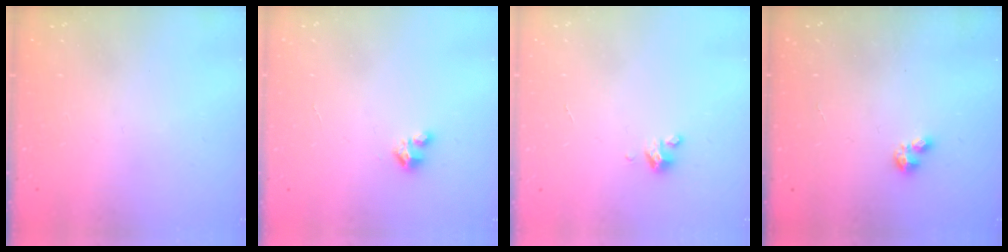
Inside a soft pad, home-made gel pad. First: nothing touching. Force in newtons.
{"total": 2.4, "press": 2.3, "slide": 0.2}
{"total": 1.7, "press": 1.7, "slide": 0.3}
{"total": 1.3, "press": 1.2, "slide": 0.3}